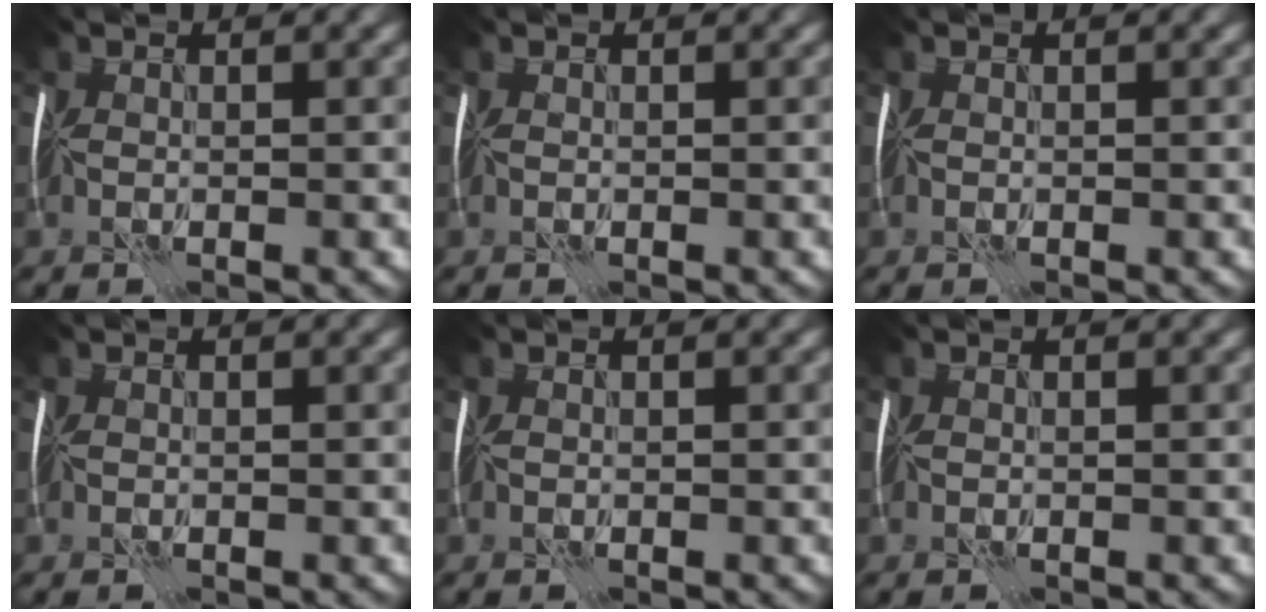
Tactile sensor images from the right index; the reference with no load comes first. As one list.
[{"total": 0.0}, {"total": 0.0}, {"total": 0.0}, {"total": 0.0}, {"total": 0.0}]